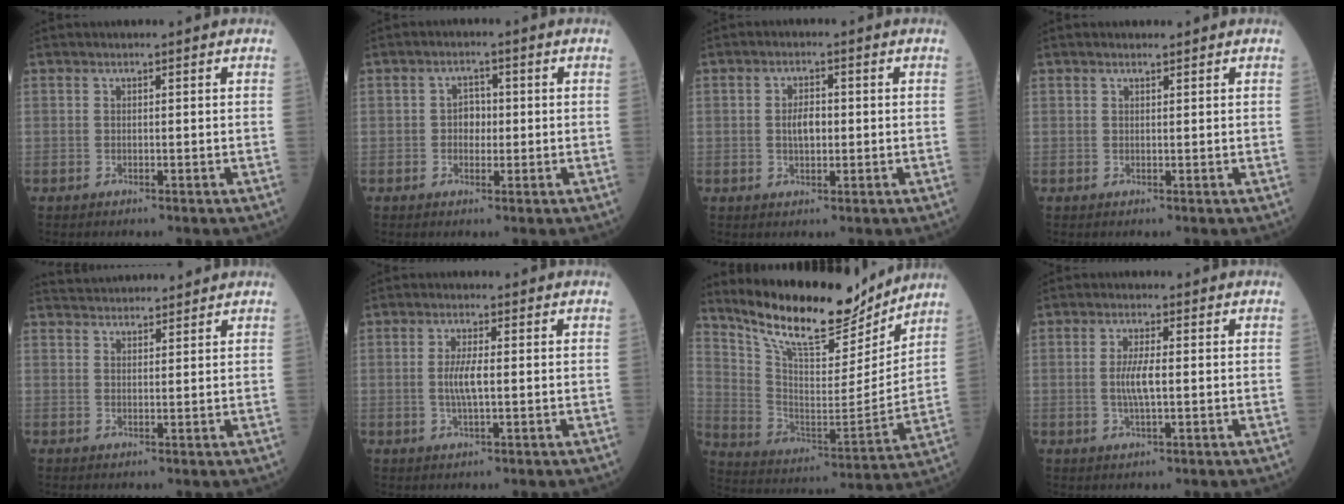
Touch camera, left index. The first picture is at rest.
{"total": 2.8, "force": [0.0, 2.0, 2.0], "torque": [-0.030, 0.008, -0.001]}
{"total": 3.3, "force": [0.0, 1.6, 2.9], "torque": [-0.056, 0.005, -0.002]}
{"total": 0.7, "force": [0.7, 0.1, 0.3], "torque": [-0.013, 0.004, 0.012]}
{"total": 6.1, "force": [6.0, 0.8, 1.1], "torque": [-0.019, 0.035, 0.091]}
{"total": 3.8, "force": [-0.1, 0.6, 3.8], "torque": [-0.080, -0.004, -0.002]}
{"total": 18.2, "force": [15.9, 4.3, 7.7], "torque": [-0.147, -0.022, 0.272]}
{"total": 4.1, "force": [-0.1, 0.7, 4.0], "torque": [-0.086, -0.005, -0.003]}